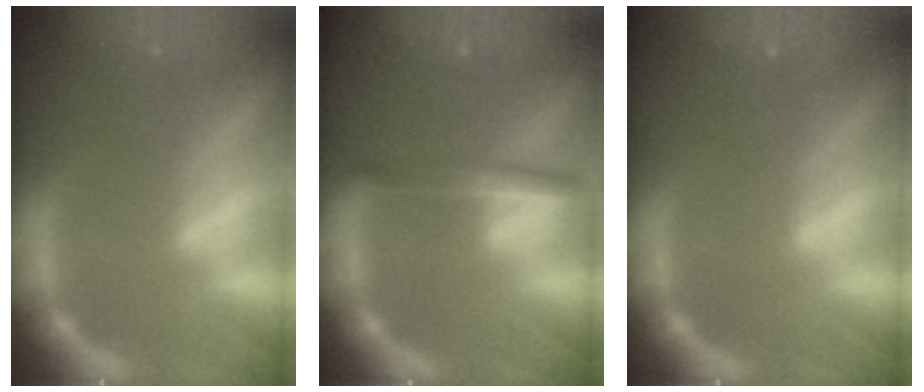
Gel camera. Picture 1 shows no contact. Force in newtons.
{"total": 3.0}
{"total": 0.0}